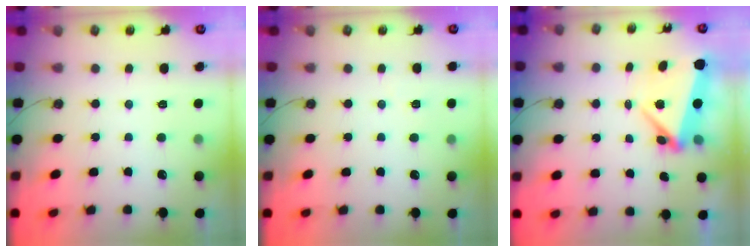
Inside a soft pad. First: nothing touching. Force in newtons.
{"total": 2.0, "press": 1.7, "slide": 0.9}
{"total": 6.4, "press": 6.4, "slide": 0.1}